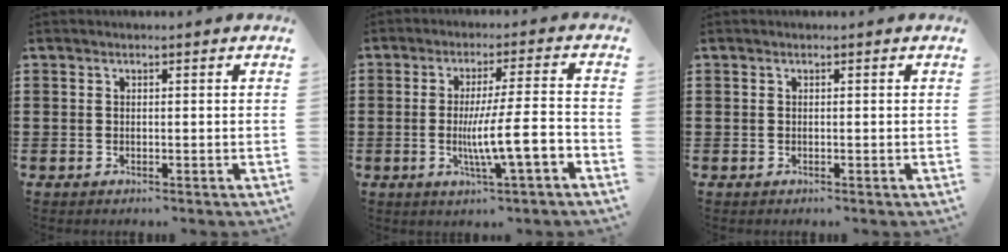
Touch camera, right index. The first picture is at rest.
{"total": 9.3, "force": [-2.8, 0.8, 8.9], "torque": [-0.158, -0.009, -0.052]}
{"total": 0.0}